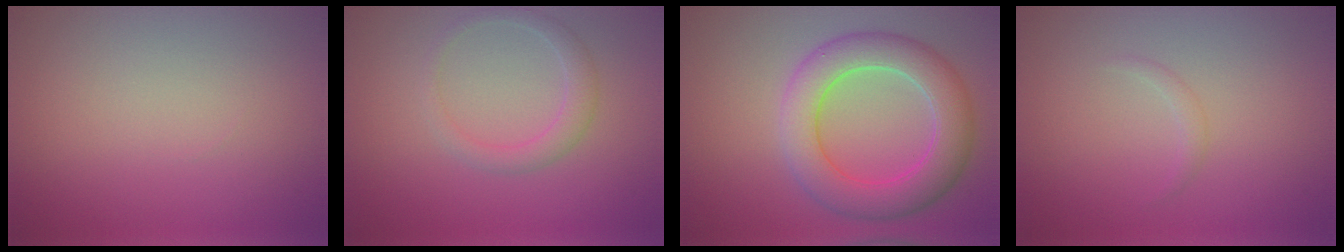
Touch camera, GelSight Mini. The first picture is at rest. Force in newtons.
{"total": 2.0, "press": 2.0, "slide": 0.1}
{"total": 6.5, "press": 6.5, "slide": 0.3}
{"total": 0.7, "press": 0.7, "slide": 0.0}